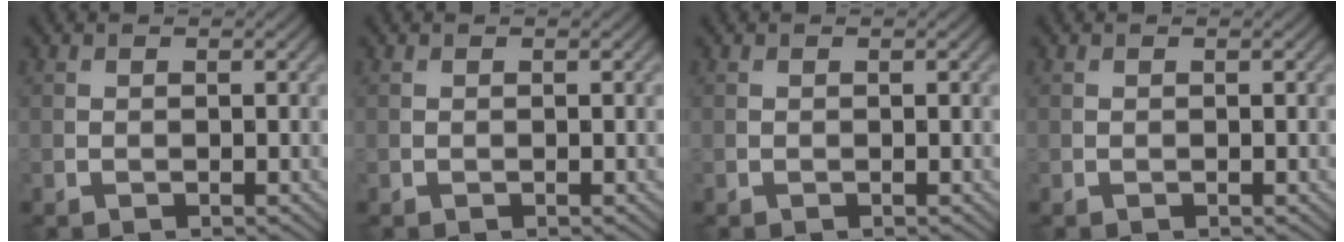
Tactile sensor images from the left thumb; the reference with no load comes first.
{"total": 0.0}
{"total": 0.0}
{"total": 0.0}